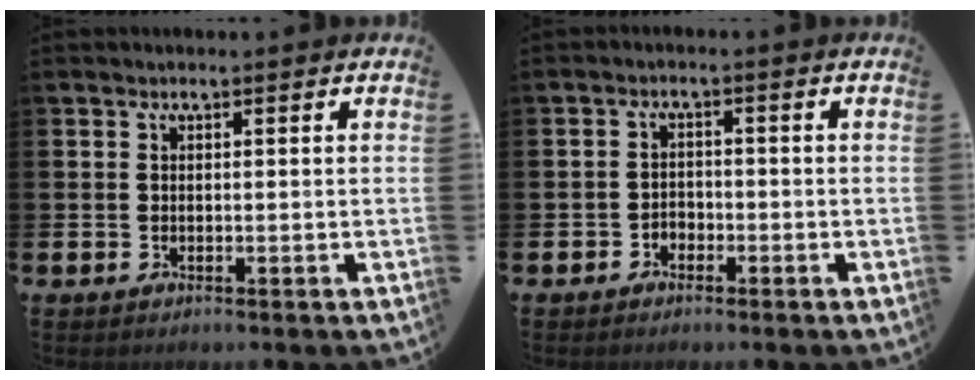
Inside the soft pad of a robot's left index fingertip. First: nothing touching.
{"total": 1.7, "force": [-1.3, 1.1, 0.1], "torque": [-0.015, 0.007, -0.027]}